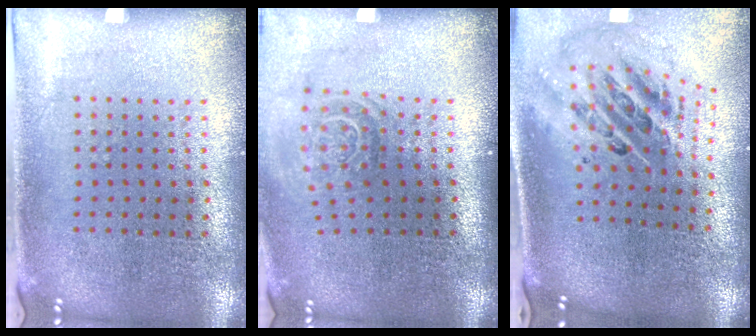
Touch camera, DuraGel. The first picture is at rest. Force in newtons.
{"total": 1.6, "press": 1.1, "slide": 1.1}
{"total": 2.7, "press": 1.8, "slide": 2.0}